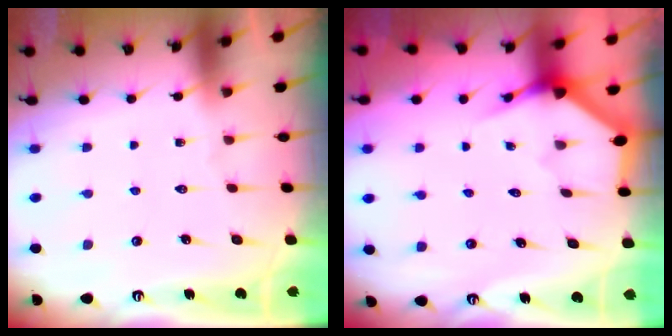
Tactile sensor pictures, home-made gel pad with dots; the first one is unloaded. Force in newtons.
{"total": 3.4, "press": 3.4, "slide": 0.2}